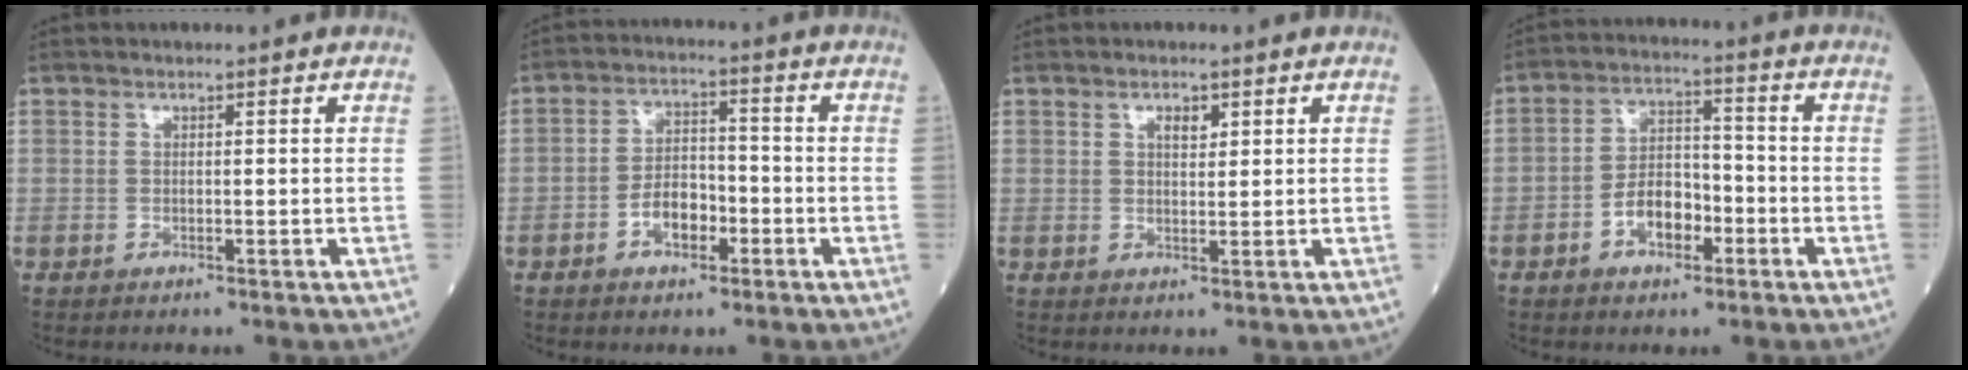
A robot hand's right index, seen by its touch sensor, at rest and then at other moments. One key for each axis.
{"total": 5.6, "fx": -2.3, "fy": 3.1, "fz": 4.0, "tx": -0.079, "ty": 0.013, "tz": -0.041}
{"total": 2.0, "fx": 1.0, "fy": 0.9, "fz": 1.5, "tx": -0.023, "ty": 0.000, "tz": 0.017}
{"total": 6.9, "fx": -2.9, "fy": 3.8, "fz": 5.0, "tx": -0.097, "ty": 0.018, "tz": -0.051}